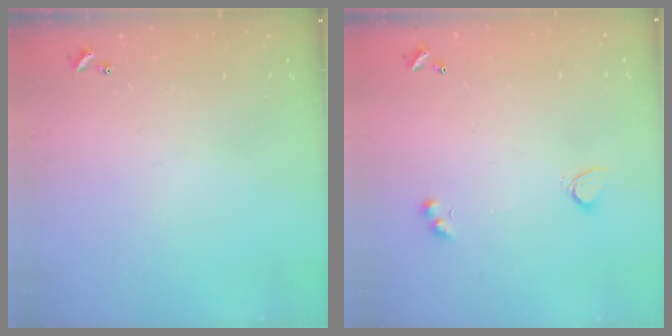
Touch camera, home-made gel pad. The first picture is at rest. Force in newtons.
{"total": 3.3, "press": 2.8, "slide": 1.7}